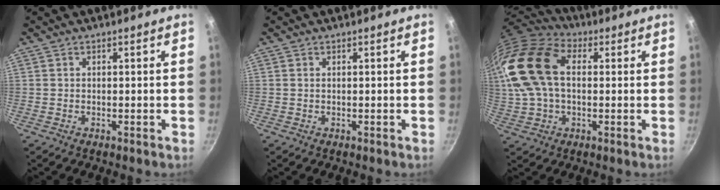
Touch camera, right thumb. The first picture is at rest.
{"total": 0.0}
{"total": 22.1, "force": [3.6, 14.2, 16.6], "torque": [-0.357, 0.027, 0.057]}